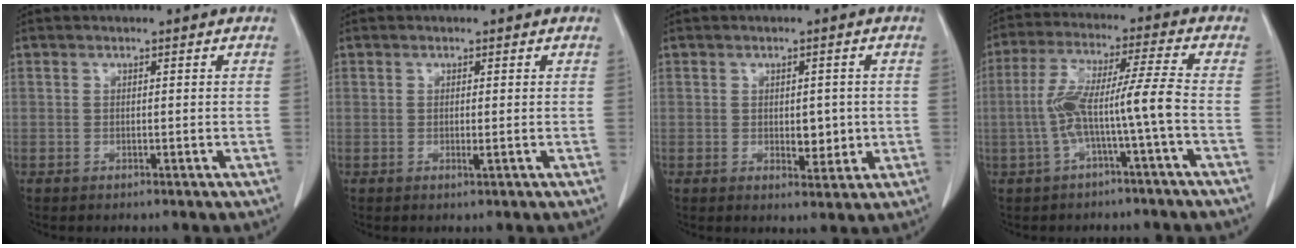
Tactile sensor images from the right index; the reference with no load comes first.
{"total": 0.7, "force": [0.0, 0.0, 0.7], "torque": [-0.015, -0.004, 0.001]}
{"total": 3.7, "force": [-0.1, 2.1, 3.1], "torque": [-0.036, -0.003, 0.006]}
{"total": 8.9, "force": [-2.3, -0.8, 8.5], "torque": [-0.173, 0.029, -0.039]}